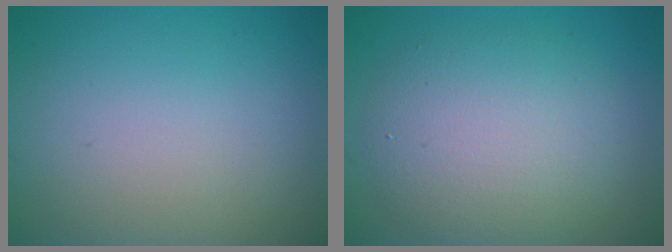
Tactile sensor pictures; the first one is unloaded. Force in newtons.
{"total": 5.7, "press": 5.7, "slide": 0.4}